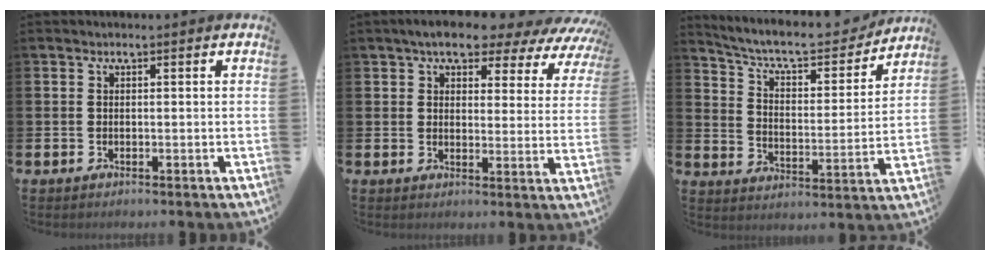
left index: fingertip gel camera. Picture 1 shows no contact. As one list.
[{"total": 7.3, "force": [6.3, 2.3, 3.1], "torque": [-0.065, -0.036, 0.104]}, {"total": 8.4, "force": [7.6, 1.9, 2.9], "torque": [-0.087, -0.054, 0.128]}]